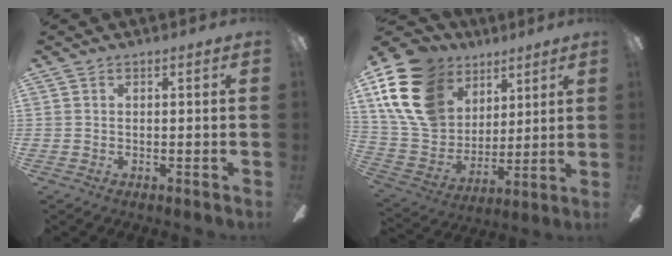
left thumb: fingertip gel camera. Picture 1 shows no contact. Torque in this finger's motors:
{"motor_torque": [2.36, 2.51, 1.38, -1.39, 0.14]}